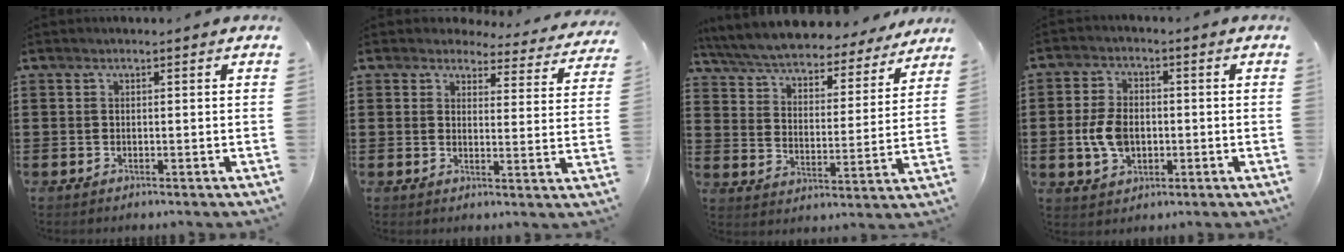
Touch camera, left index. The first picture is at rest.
{"total": 4.0, "force": [3.7, 1.1, 0.8], "torque": [-0.028, -0.021, 0.063]}
{"total": 6.5, "force": [6.3, 0.3, 1.3], "torque": [-0.056, -0.046, 0.108]}
{"total": 6.6, "force": [-0.7, 4.3, 4.9], "torque": [-0.118, 0.003, -0.019]}